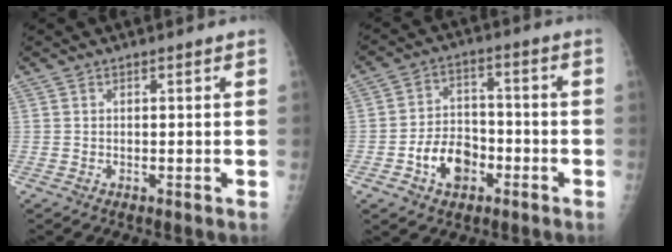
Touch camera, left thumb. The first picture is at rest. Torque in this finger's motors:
{"motor_torque": [0.08, 0.19, 0.18, -0.11, 0.17]}